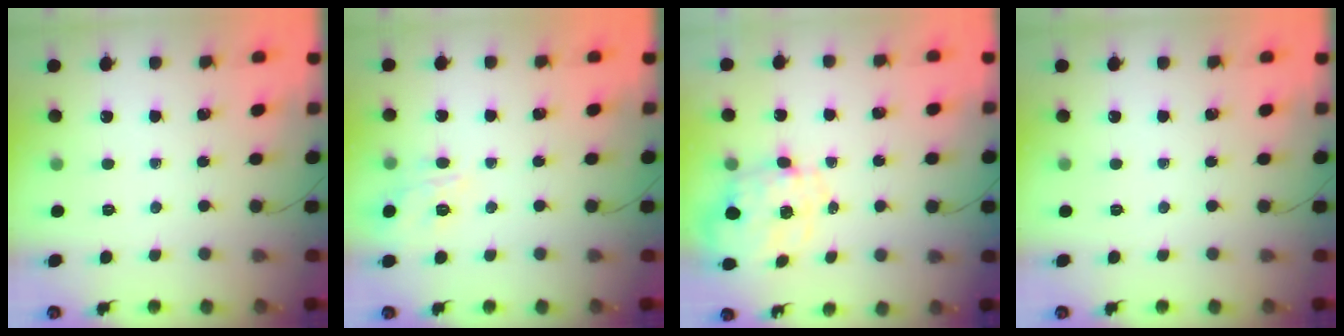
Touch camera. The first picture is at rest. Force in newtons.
{"total": 8.9, "press": 8.9, "slide": 0.6}
{"total": 2.5, "press": 2.4, "slide": 0.8}
{"total": 0.0}